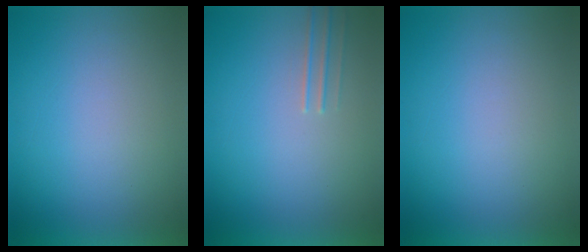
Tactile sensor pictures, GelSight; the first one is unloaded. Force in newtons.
{"total": 1.1}
{"total": 0.0}